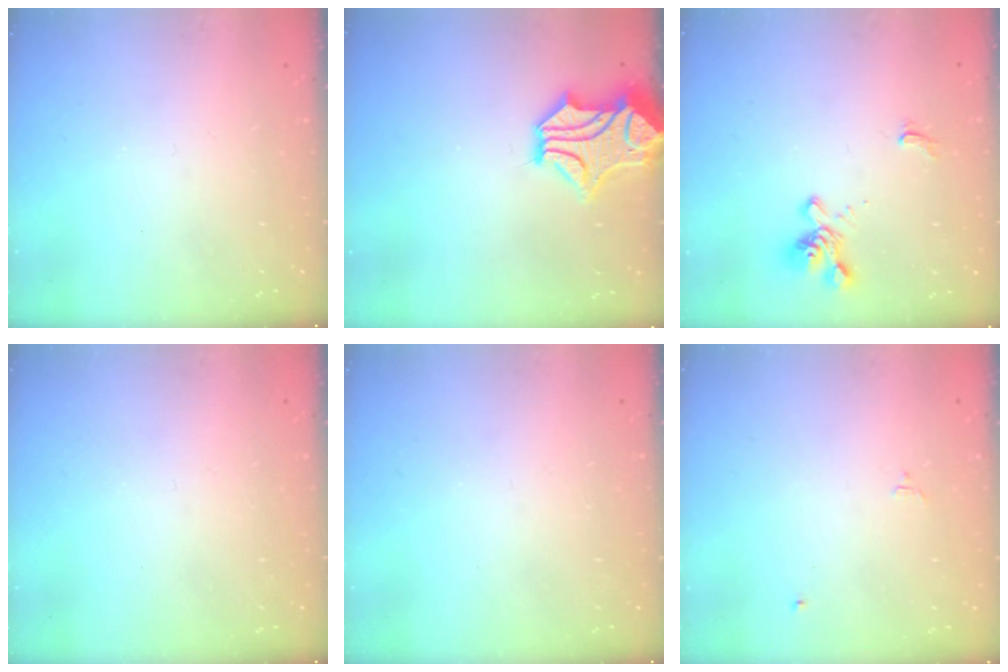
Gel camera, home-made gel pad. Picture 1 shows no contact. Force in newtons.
{"total": 1.6, "press": 0.8, "slide": 1.4}
{"total": 1.7, "press": 1.1, "slide": 1.3}
{"total": 0.0}
{"total": 0.0}
{"total": 1.6, "press": 1.6, "slide": 0.3}